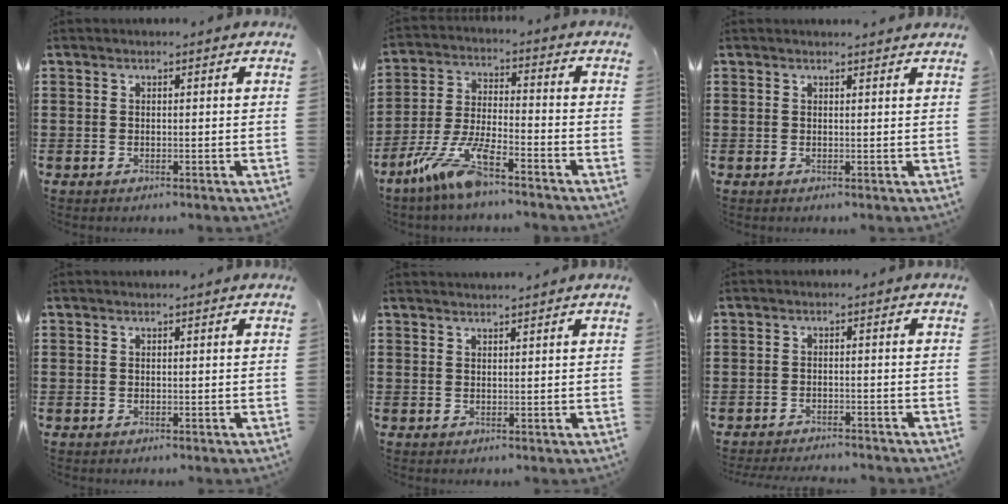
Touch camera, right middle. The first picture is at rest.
{"total": 9.3, "force": [-6.7, 1.3, 6.3], "torque": [-0.145, -0.009, -0.133]}
{"total": 0.8, "force": [0.8, 0.0, 0.2], "torque": [0.002, -0.004, 0.013]}
{"total": 0.0}
{"total": 1.4, "force": [1.3, -0.5, 0.2], "torque": [-0.007, -0.006, 0.027]}
{"total": 2.2, "force": [-2.2, -0.2, 0.0], "torque": [-0.007, -0.005, -0.046]}